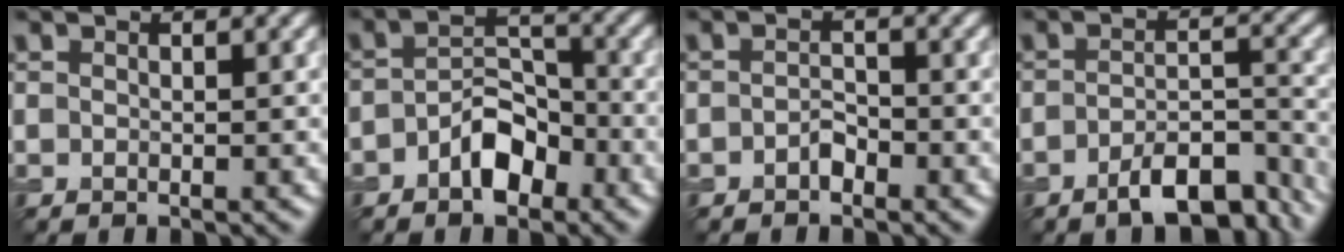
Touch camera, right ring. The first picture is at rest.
{"total": 4.1, "force": [-2.2, 2.3, 2.6], "torque": [-0.039, 0.011, -0.039]}
{"total": 1.3, "force": [-0.8, 0.7, 0.7], "torque": [-0.013, 0.004, -0.016]}
{"total": 6.9, "force": [-4.7, 2.3, 4.5], "torque": [-0.066, 0.003, -0.075]}